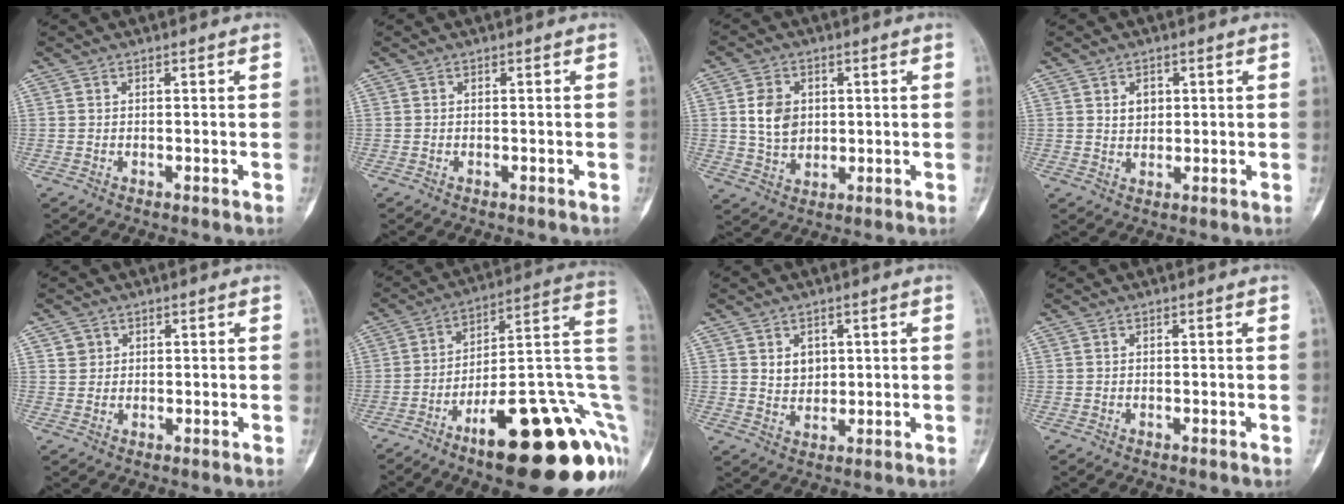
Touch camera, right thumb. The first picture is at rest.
{"total": 0.0}
{"total": 7.2, "force": [1.3, 5.6, 4.4], "torque": [-0.058, -0.009, 0.029]}
{"total": 3.1, "force": [0.9, 2.4, 1.7], "torque": [-0.009, -0.004, 0.016]}
{"total": 2.1, "force": [0.9, 1.9, 0.2], "torque": [0.015, -0.002, 0.011]}
{"total": 26.5, "force": [-9.5, 7.7, 23.5], "torque": [-0.239, 0.071, -0.132]}
{"total": 4.1, "force": [1.3, 3.3, 2.1], "torque": [-0.013, -0.010, 0.027]}
{"total": 0.0}